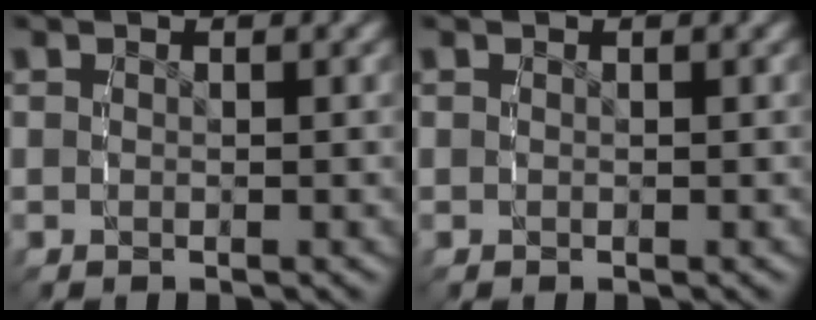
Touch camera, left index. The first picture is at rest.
{"total": 0.0}